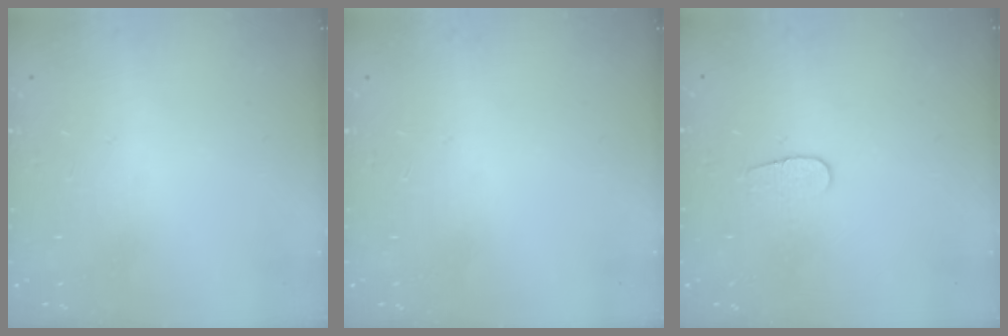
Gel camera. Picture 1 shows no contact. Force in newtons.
{"total": 0.0}
{"total": 5.1, "press": 5.1, "slide": 0.5}